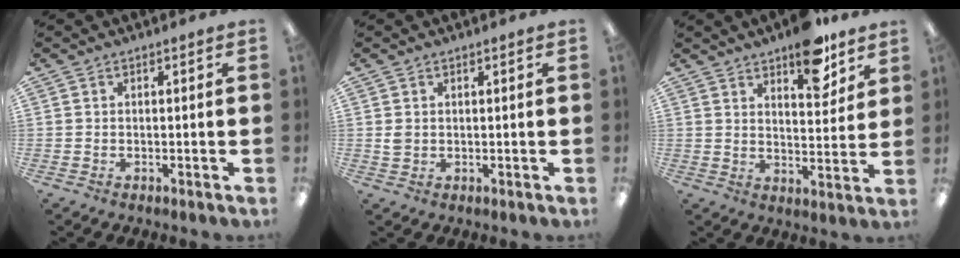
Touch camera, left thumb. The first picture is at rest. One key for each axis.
{"total": 1.9, "fx": 0.7, "fy": 1.6, "fz": 0.8, "tx": -0.009, "ty": 0.001, "tz": 0.011}
{"total": 11.5, "fx": 8.3, "fy": 4.6, "fz": 6.5, "tx": -0.069, "ty": -0.051, "tz": 0.137}